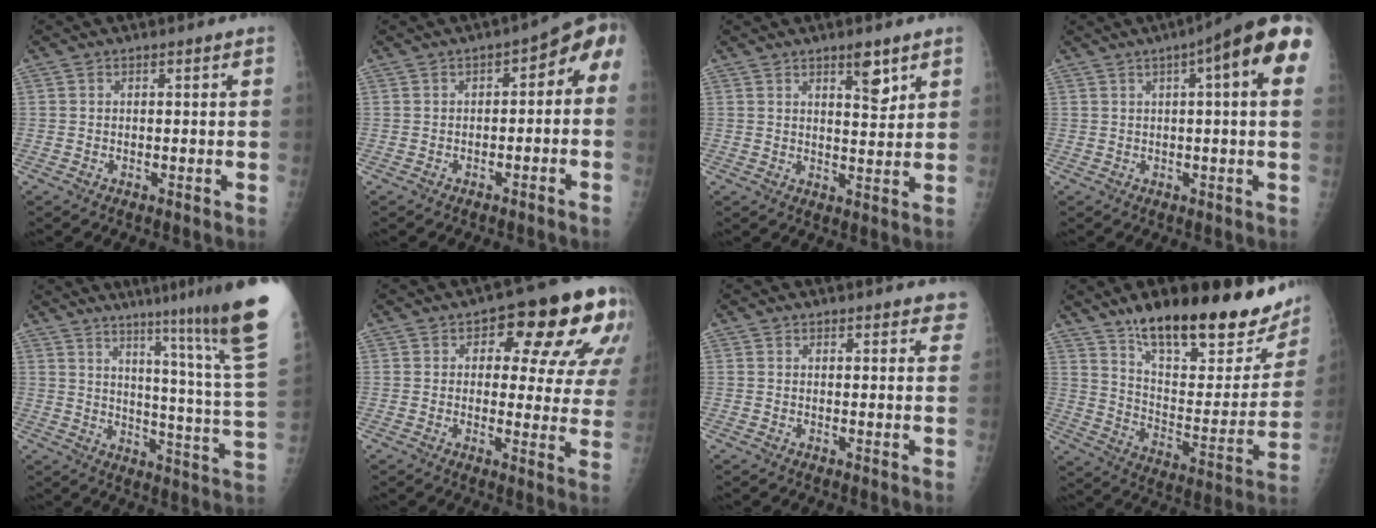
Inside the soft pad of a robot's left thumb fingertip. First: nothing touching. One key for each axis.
{"total": 6.2, "fx": -1.7, "fy": 3.6, "fz": 4.7, "tx": -0.029, "ty": 0.043, "tz": -0.031}
{"total": 5.1, "fx": 3.2, "fy": 1.6, "fz": 3.6, "tx": -0.043, "ty": -0.025, "tz": 0.051}
{"total": 14.7, "fx": 4.9, "fy": 2.9, "fz": 13.5, "tx": -0.175, "ty": 0.015, "tz": 0.054}
{"total": 24.5, "fx": 17.0, "fy": -0.5, "fz": 17.5, "tx": -0.224, "ty": -0.124, "tz": 0.230}
{"total": 16.4, "fx": 7.5, "fy": 7.5, "fz": 12.5, "tx": -0.101, "ty": -0.019, "tz": 0.090}
{"total": 5.1, "fx": 4.6, "fy": 1.8, "fz": 1.4, "tx": 0.022, "ty": -0.016, "tz": 0.042}
{"total": 27.7, "fx": 19.7, "fy": 9.1, "fz": 17.3, "tx": -0.216, "ty": -0.087, "tz": 0.297}